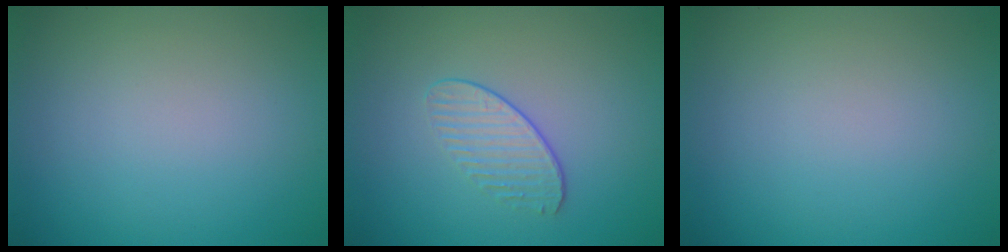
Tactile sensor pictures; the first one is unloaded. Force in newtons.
{"total": 1.8, "press": 1.3, "slide": 1.1}
{"total": 0.0}